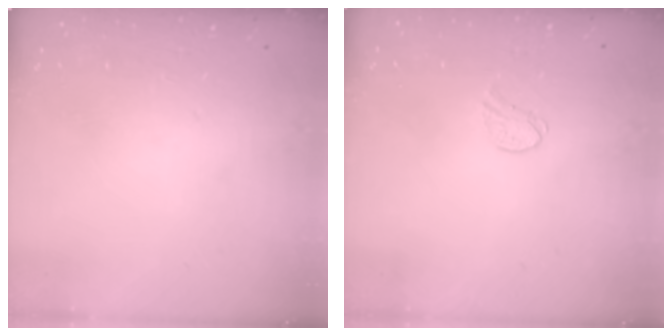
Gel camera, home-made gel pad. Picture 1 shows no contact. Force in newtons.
{"total": 5.3, "press": 5.3, "slide": 0.5}